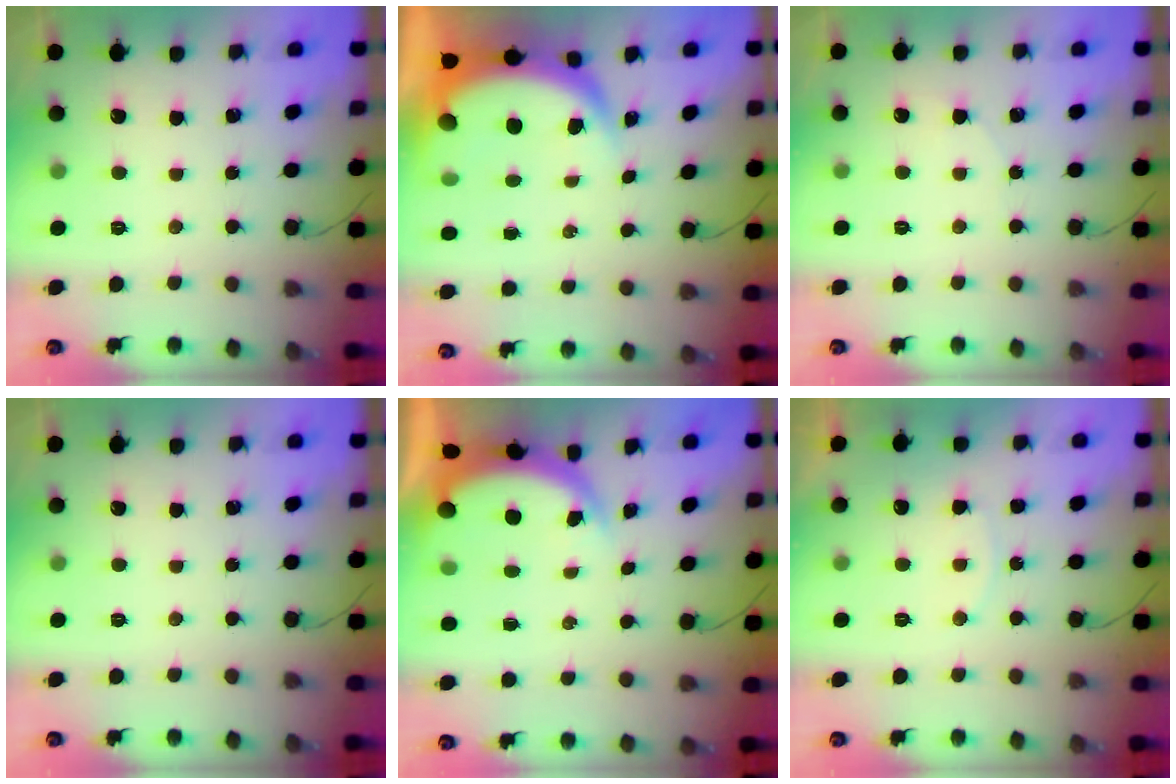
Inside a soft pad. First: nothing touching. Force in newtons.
{"total": 8.4, "press": 8.3, "slide": 1.0}
{"total": 3.9, "press": 3.3, "slide": 2.2}
{"total": 0.0}
{"total": 4.9, "press": 4.7, "slide": 1.3}
{"total": 5.9, "press": 5.9, "slide": 0.6}